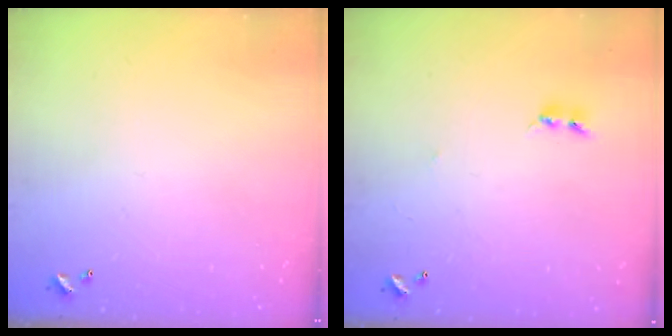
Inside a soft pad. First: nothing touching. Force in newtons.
{"total": 2.7, "press": 2.7, "slide": 0.3}